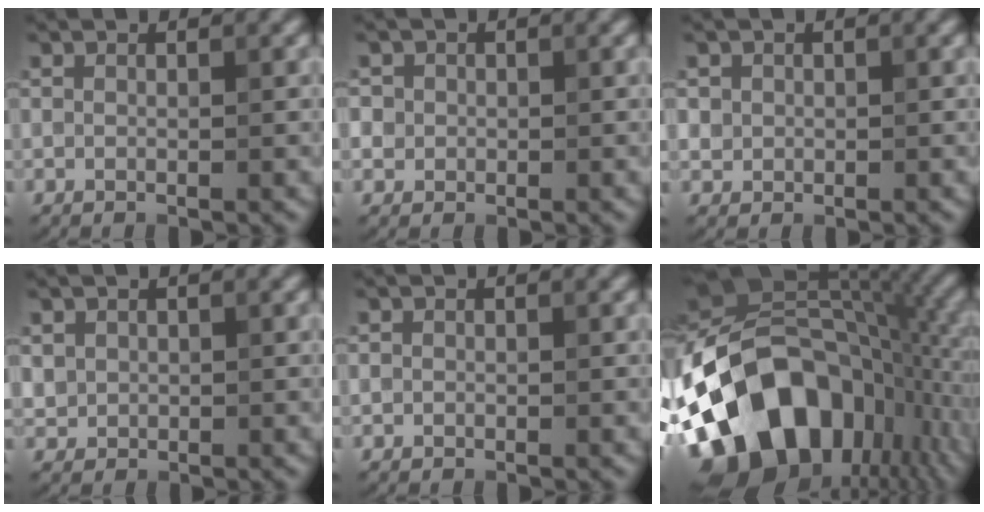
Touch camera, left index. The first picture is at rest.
{"total": 2.2, "force": [0.5, 2.1, 0.6], "torque": [0.002, 0.008, 0.005]}
{"total": 1.1, "force": [0.1, 1.1, 0.1], "torque": [0.008, -0.005, 0.004]}
{"total": 1.2, "force": [0.3, 1.1, 0.2], "torque": [0.000, -0.005, 0.009]}
{"total": 0.6, "force": [-0.1, 0.6, 0.0], "torque": [0.004, -0.004, -0.003]}
{"total": 18.0, "force": [-7.2, 11.3, 12.1], "torque": [-0.206, 0.009, -0.133]}